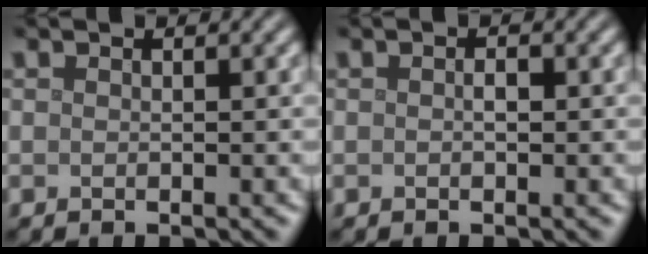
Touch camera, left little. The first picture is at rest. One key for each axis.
{"total": 0.8, "fx": 0.0, "fy": 0.4, "fz": 0.7, "tx": -0.012, "ty": 0.000, "tz": 0.000}